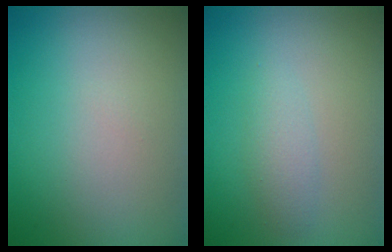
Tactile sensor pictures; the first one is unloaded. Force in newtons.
{"total": 1.7, "press": 1.7, "slide": 0.1}